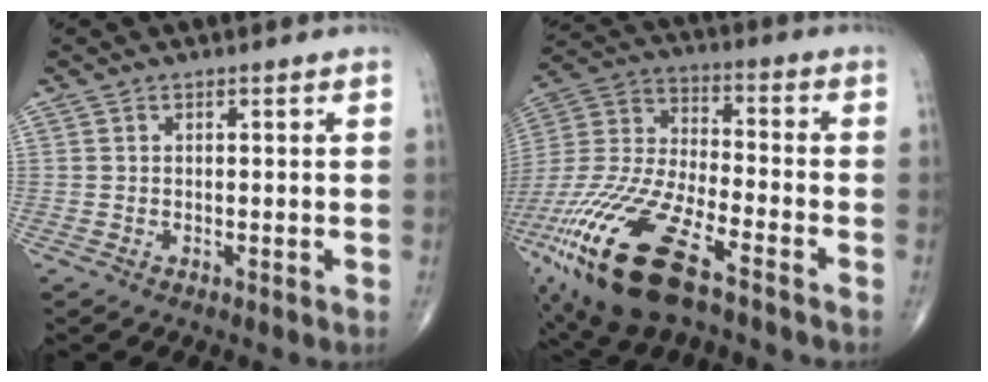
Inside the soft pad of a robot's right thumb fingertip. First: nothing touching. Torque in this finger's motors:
{"motor_torque": [2.67, -0.40, 2.16, -0.61, 0.75]}